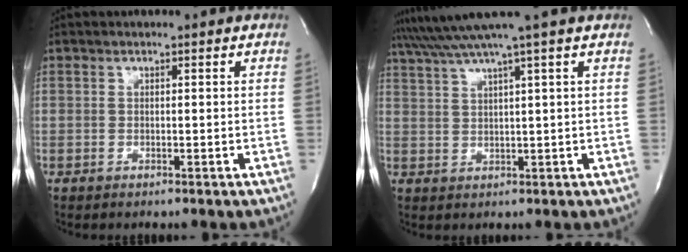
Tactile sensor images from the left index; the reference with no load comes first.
{"total": 7.4, "force": [5.8, -2.9, 3.5], "torque": [-0.064, 0.012, 0.099]}